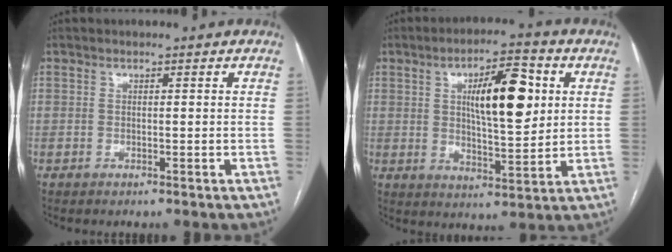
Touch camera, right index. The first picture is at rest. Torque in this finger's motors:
{"motor_torque": [0.86, 0.59, 0.33, 0.09]}